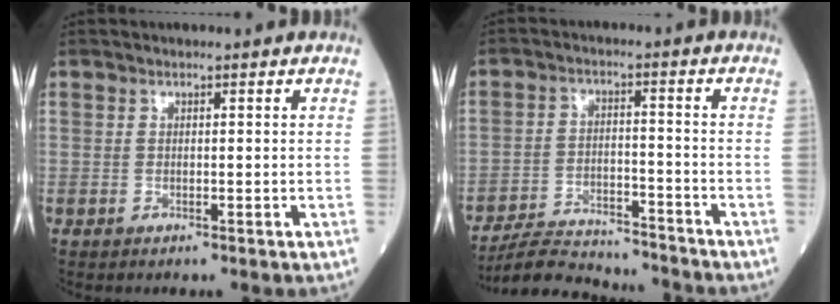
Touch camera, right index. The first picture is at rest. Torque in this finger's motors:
{"motor_torque": [0.07, -0.80, 0.30, 0.06]}